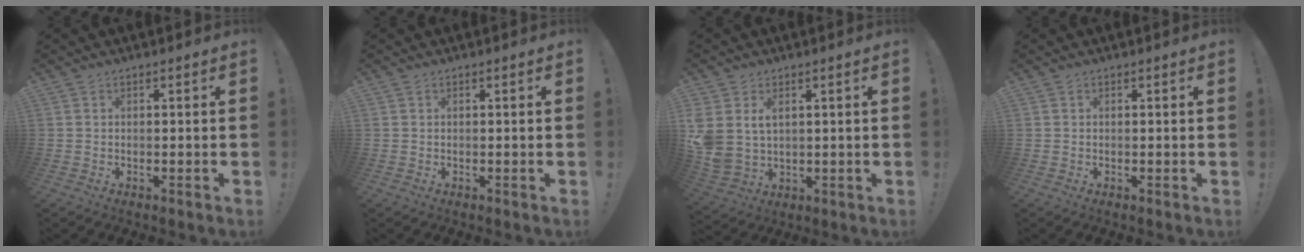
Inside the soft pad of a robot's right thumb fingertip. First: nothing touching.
{"total": 0.0}
{"total": 7.3, "force": [3.1, 5.2, 4.0], "torque": [-0.088, -0.012, 0.061]}
{"total": 0.0}